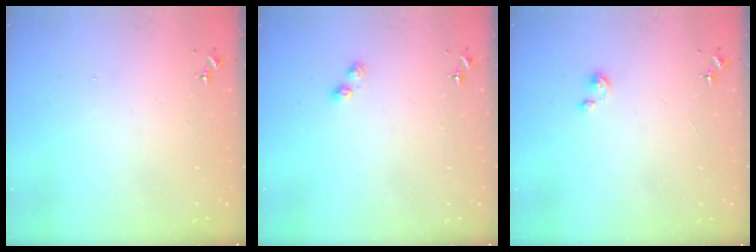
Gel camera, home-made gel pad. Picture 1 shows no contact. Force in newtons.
{"total": 4.0, "press": 3.9, "slide": 0.6}
{"total": 1.9, "press": 1.9, "slide": 0.1}